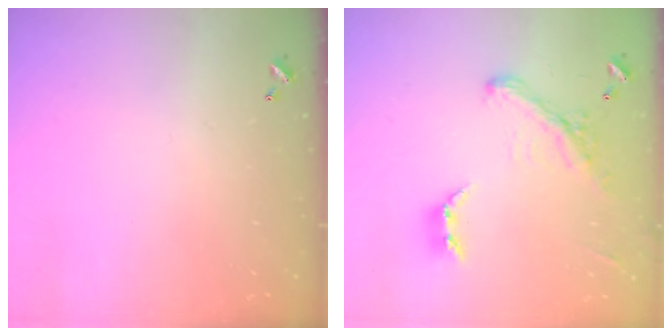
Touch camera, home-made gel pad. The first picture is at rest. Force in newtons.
{"total": 4.4, "press": 4.2, "slide": 1.3}